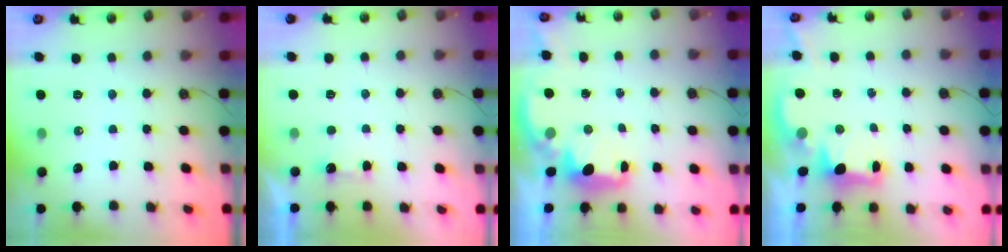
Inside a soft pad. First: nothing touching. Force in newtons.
{"total": 1.8, "press": 1.6, "slide": 0.9}
{"total": 2.8, "press": 2.7, "slide": 0.4}
{"total": 2.2, "press": 2.0, "slide": 0.8}